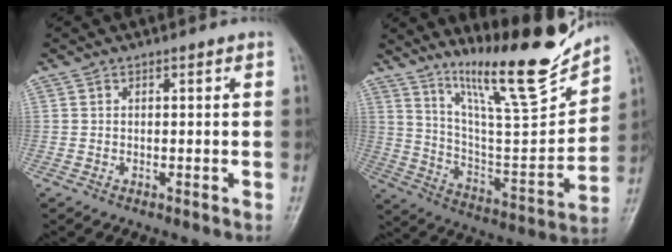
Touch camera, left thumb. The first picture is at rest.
{"total": 19.7, "force": [15.8, 2.2, 11.5], "torque": [-0.150, -0.107, 0.271]}